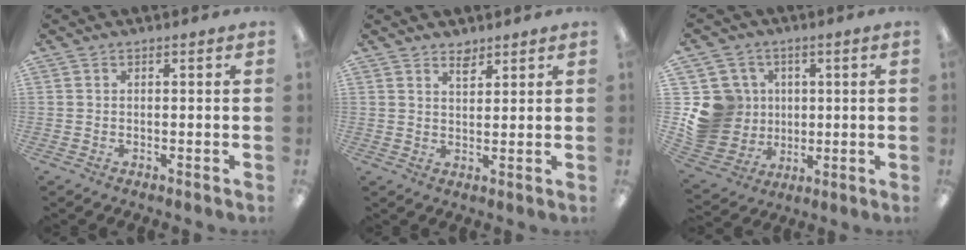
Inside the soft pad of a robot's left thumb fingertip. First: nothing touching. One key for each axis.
{"total": 3.0, "fx": 2.6, "fy": 1.2, "fz": 0.9, "tx": -0.004, "ty": -0.015, "tz": 0.046}
{"total": 14.2, "fx": 1.1, "fy": 13.5, "fz": 4.3, "tx": -0.121, "ty": 0.007, "tz": 0.034}